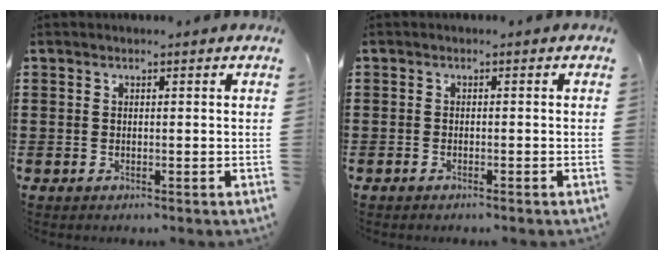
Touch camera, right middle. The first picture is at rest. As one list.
[{"total": 0.7, "force": [-0.6, 0.0, 0.3], "torque": [-0.007, -0.002, -0.011]}]